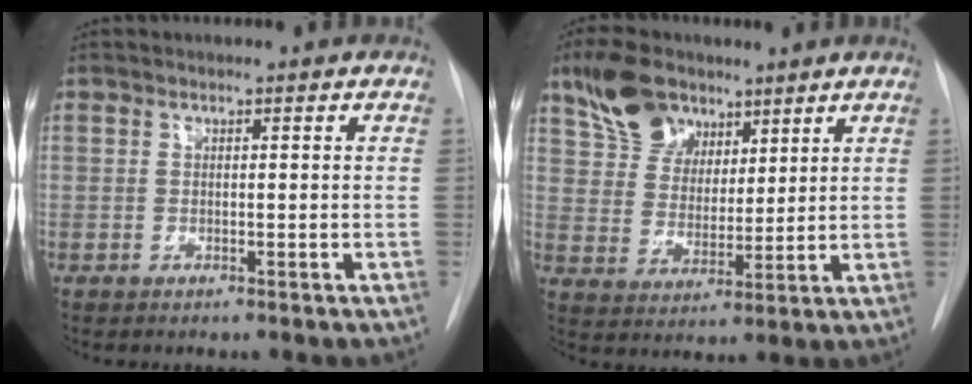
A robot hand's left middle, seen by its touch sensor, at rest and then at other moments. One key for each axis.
{"total": 9.6, "fx": 6.5, "fy": 6.3, "fz": 3.3, "tx": -0.068, "ty": 0.027, "tz": 0.124}